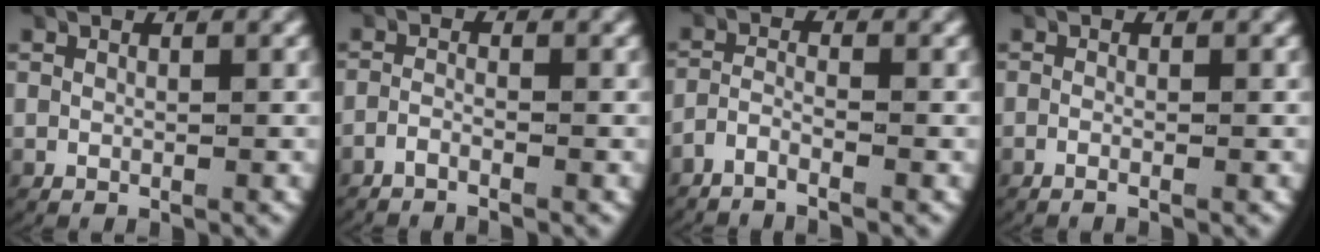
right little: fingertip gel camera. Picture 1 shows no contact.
{"total": 2.3, "force": [-2.2, 0.1, 0.7], "torque": [-0.029, -0.012, -0.035]}
{"total": 2.7, "force": [-2.4, 0.2, 1.3], "torque": [-0.035, -0.008, -0.041]}
{"total": 1.3, "force": [-1.1, 0.1, 0.6], "torque": [-0.022, -0.003, -0.019]}